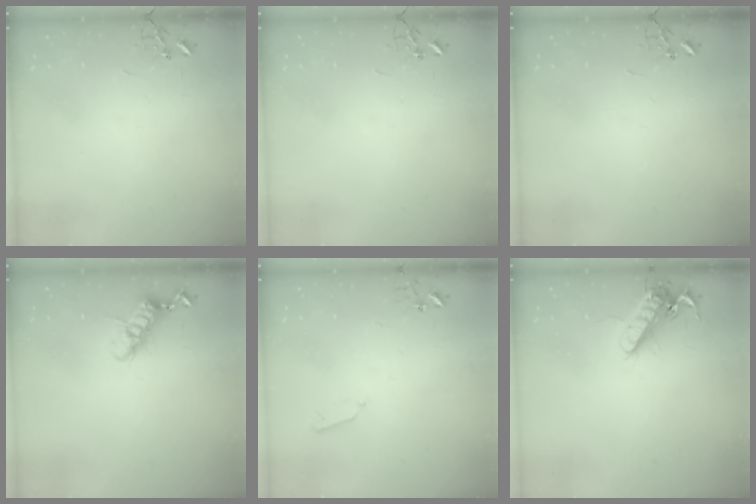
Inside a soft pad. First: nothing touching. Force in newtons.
{"total": 0.0}
{"total": 0.0}
{"total": 11.7, "press": 11.6, "slide": 1.2}
{"total": 3.3, "press": 3.2, "slide": 0.6}
{"total": 13.8, "press": 13.7, "slide": 2.0}